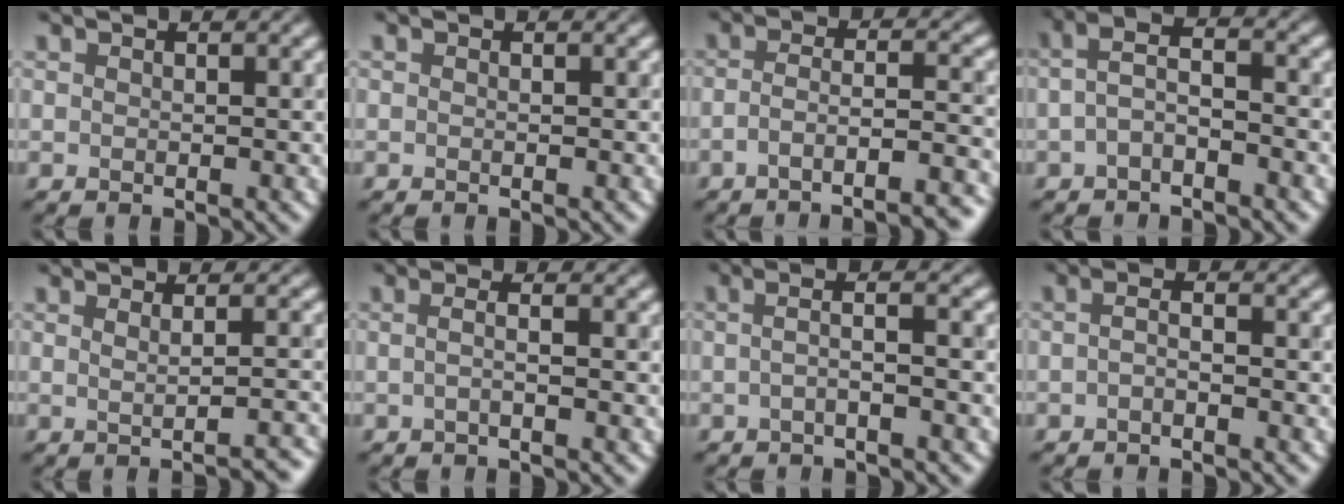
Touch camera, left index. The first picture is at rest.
{"total": 0.0}
{"total": 7.6, "force": [-5.1, 1.4, 5.5], "torque": [-0.065, 0.015, -0.058]}
{"total": 2.0, "force": [-1.1, 0.4, 1.5], "torque": [-0.042, 0.014, -0.015]}
{"total": 3.4, "force": [-0.7, 1.3, 3.1], "torque": [-0.003, 0.015, -0.006]}
{"total": 1.2, "force": [-0.3, 0.5, 1.1], "torque": [-0.012, -0.005, -0.014]}
{"total": 2.3, "force": [-0.5, 0.5, 2.1], "torque": [-0.027, 0.001, -0.009]}
{"total": 1.0, "force": [-0.9, -0.1, 0.4], "torque": [-0.016, -0.002, -0.009]}